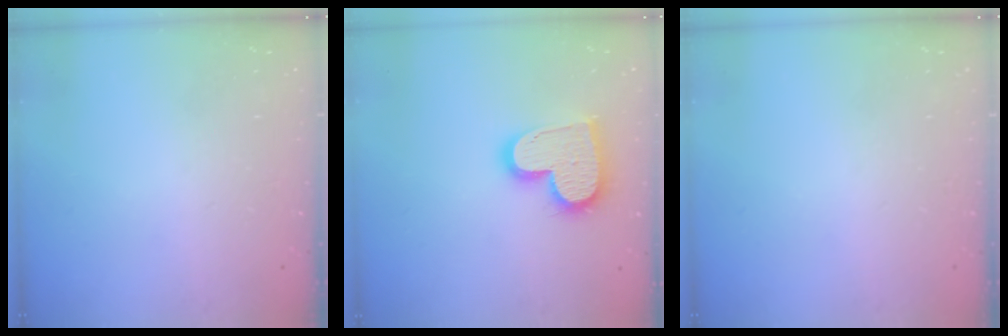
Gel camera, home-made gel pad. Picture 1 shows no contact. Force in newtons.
{"total": 16.5, "press": 16.5, "slide": 1.4}
{"total": 0.0}